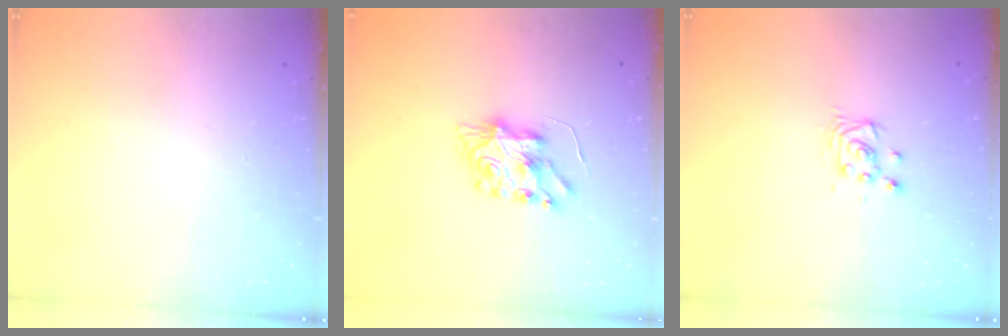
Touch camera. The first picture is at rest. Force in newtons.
{"total": 7.4, "press": 7.4, "slide": 0.2}
{"total": 3.7, "press": 3.7, "slide": 0.3}